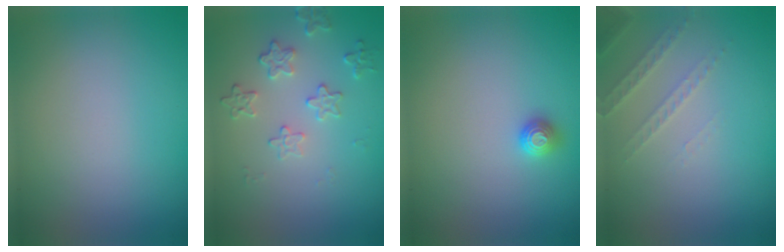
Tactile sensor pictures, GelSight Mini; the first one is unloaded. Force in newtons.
{"total": 2.2, "press": 1.6, "slide": 1.6}
{"total": 1.1, "press": 1.1, "slide": 0.4}
{"total": 1.9, "press": 1.8, "slide": 0.6}